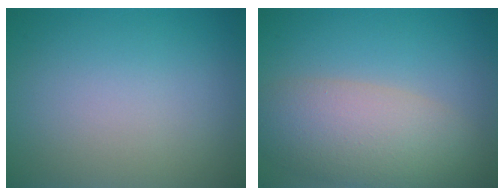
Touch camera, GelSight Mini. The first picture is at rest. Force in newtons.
{"total": 6.8, "press": 6.8, "slide": 0.7}